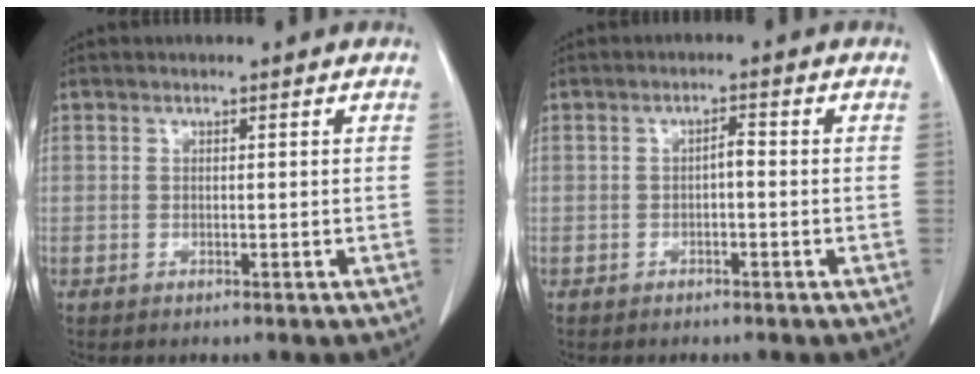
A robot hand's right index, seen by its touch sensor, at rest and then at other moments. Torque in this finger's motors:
{"motor_torque": [0.25, -0.21, 0.04, 0.04]}